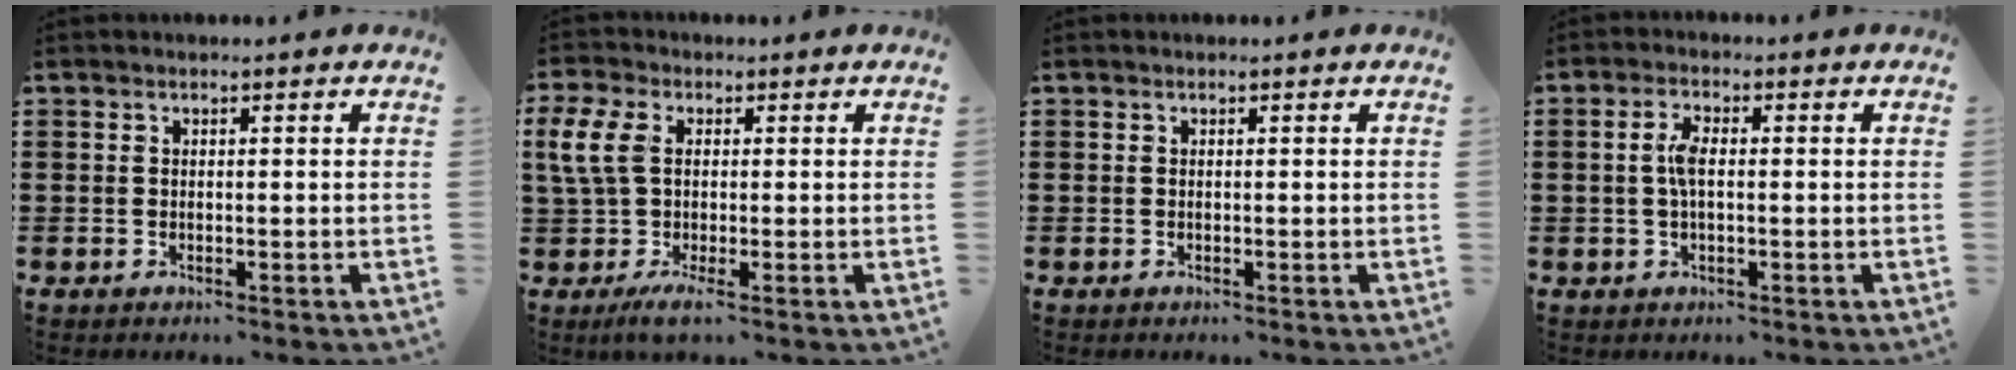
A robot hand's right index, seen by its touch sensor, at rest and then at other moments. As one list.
[{"total": 7.4, "force": [-0.3, 3.2, 6.7], "torque": [-0.155, -0.009, -0.008]}, {"total": 0.0}, {"total": 3.7, "force": [0.1, 1.4, 3.5], "torque": [-0.074, 0.002, -0.003]}]